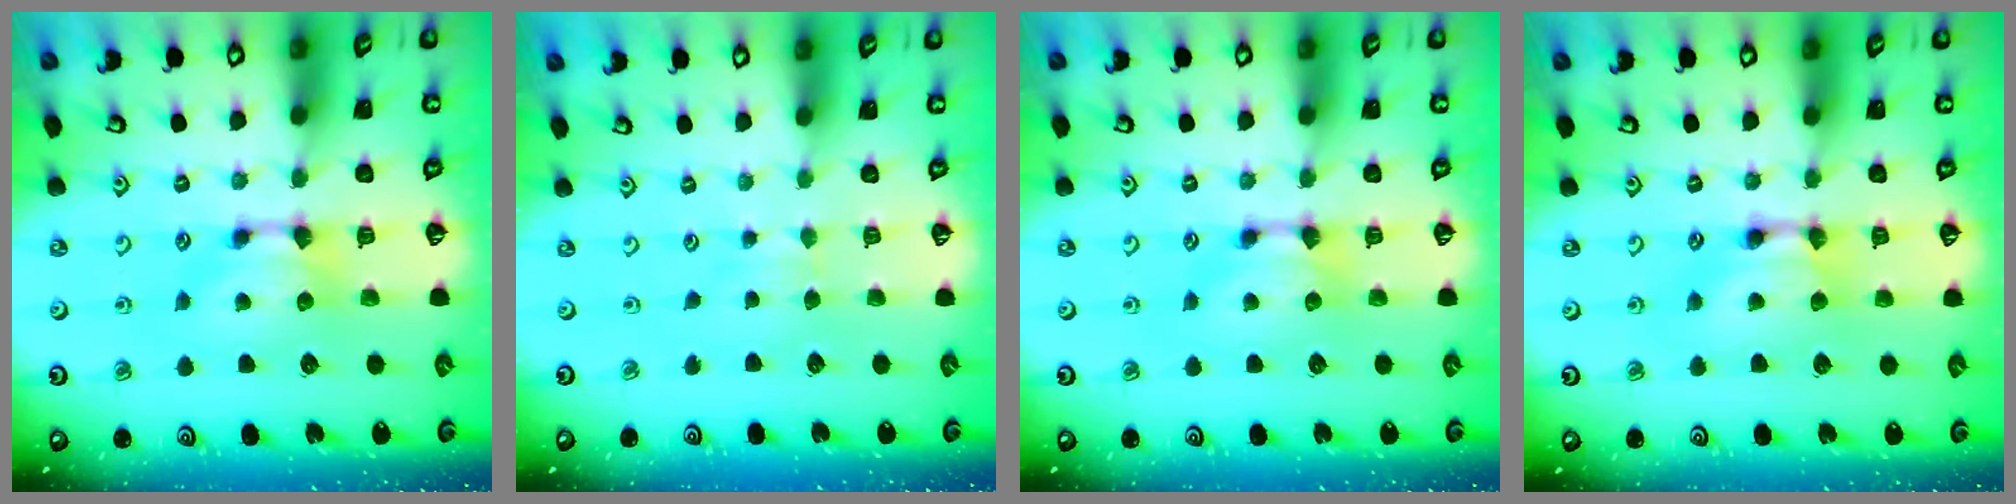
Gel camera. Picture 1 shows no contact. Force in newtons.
{"total": 2.9, "press": 2.8, "slide": 0.4}
{"total": 0.0}
{"total": 1.9, "press": 1.9, "slide": 0.1}